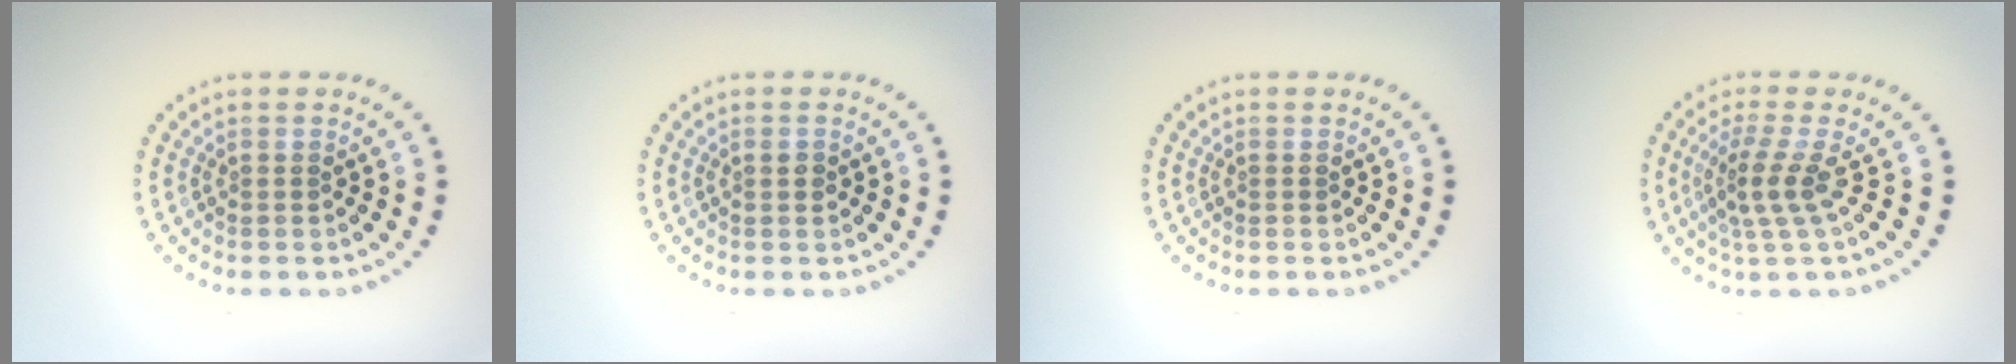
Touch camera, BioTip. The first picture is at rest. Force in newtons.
{"total": 0.7, "press": 0.7, "slide": 0.1}
{"total": 0.0}
{"total": 2.8, "press": 2.0, "slide": 2.0}